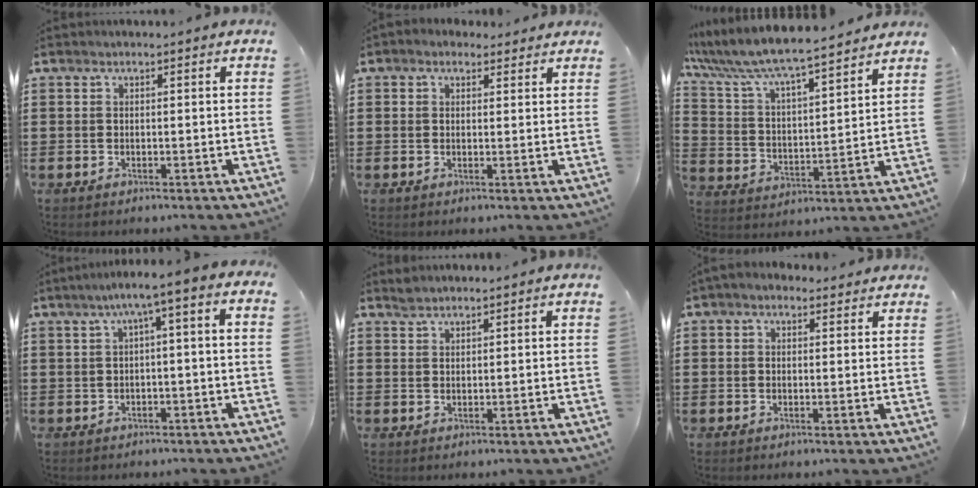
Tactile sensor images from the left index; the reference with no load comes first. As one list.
[{"total": 1.7, "force": [1.3, 1.1, 0.4], "torque": [-0.013, 0.009, 0.023]}, {"total": 6.7, "force": [6.3, 0.4, 2.4], "torque": [-0.076, -0.043, 0.101]}, {"total": 3.8, "force": [-0.4, 0.3, 3.8], "torque": [-0.074, 0.002, -0.017]}, {"total": 1.4, "force": [1.3, 0.3, 0.3], "torque": [-0.008, 0.000, 0.025]}, {"total": 1.7, "force": [1.2, 1.0, 0.5], "torque": [-0.014, 0.007, 0.023]}]